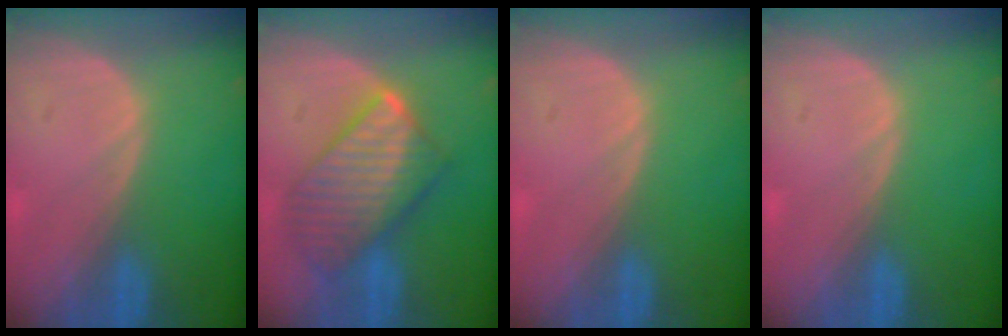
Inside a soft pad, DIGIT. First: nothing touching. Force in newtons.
{"total": 9.6, "press": 9.6, "slide": 0.9}
{"total": 0.0}
{"total": 0.0}